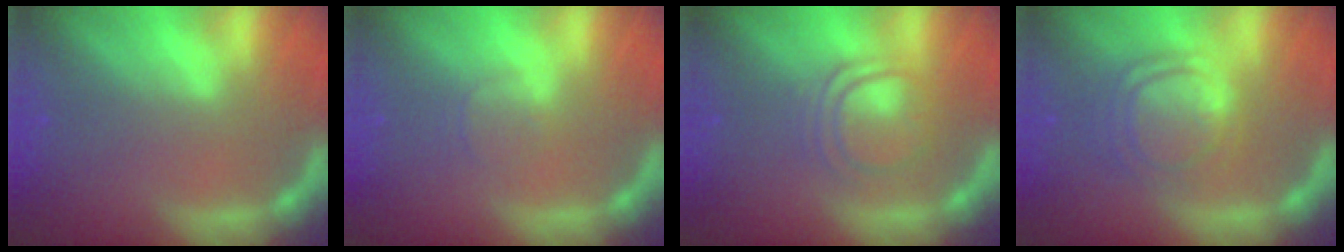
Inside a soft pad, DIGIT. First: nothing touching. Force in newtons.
{"total": 1.4}
{"total": 4.5}
{"total": 6.1}